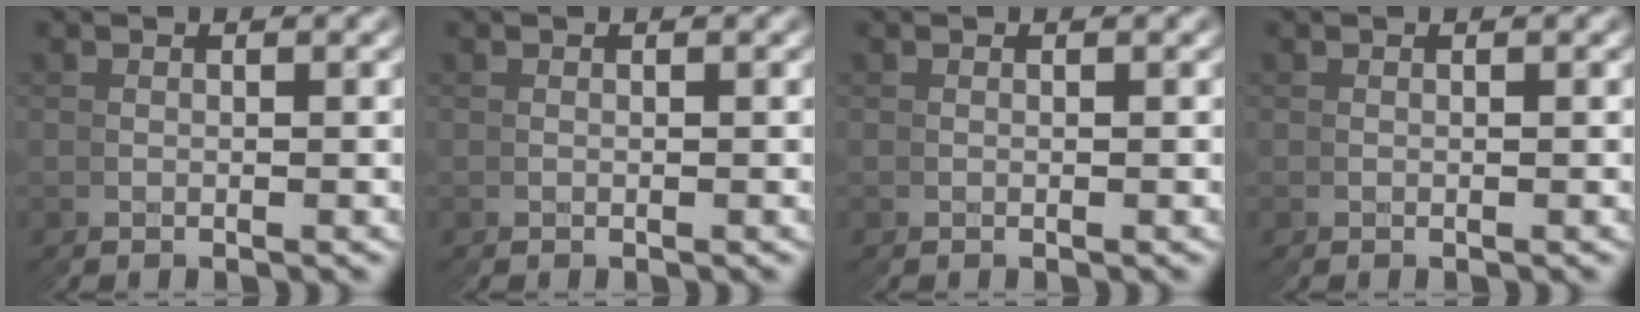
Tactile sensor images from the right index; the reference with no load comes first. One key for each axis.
{"total": 0.0}
{"total": 0.0}
{"total": 0.0}